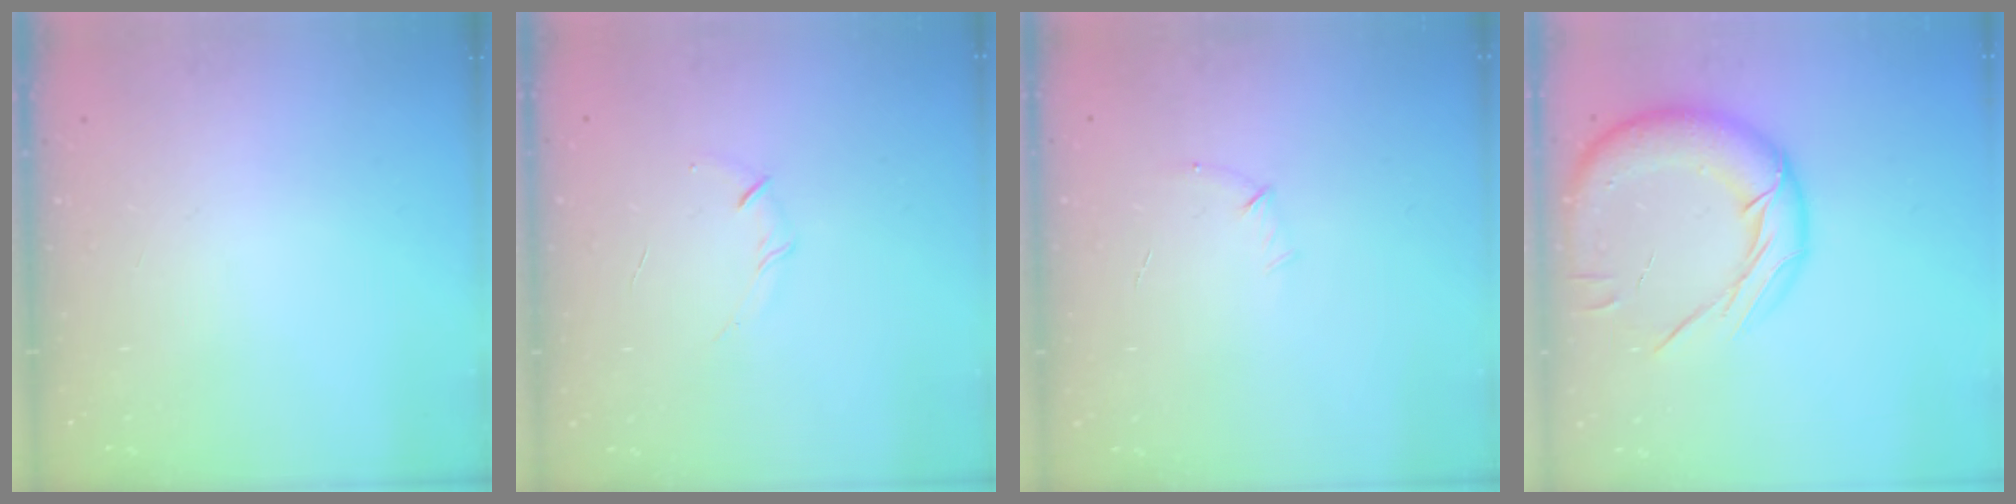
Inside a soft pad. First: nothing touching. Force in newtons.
{"total": 3.7, "press": 3.6, "slide": 1.1}
{"total": 4.9, "press": 4.7, "slide": 1.2}
{"total": 18.6, "press": 18.2, "slide": 3.5}